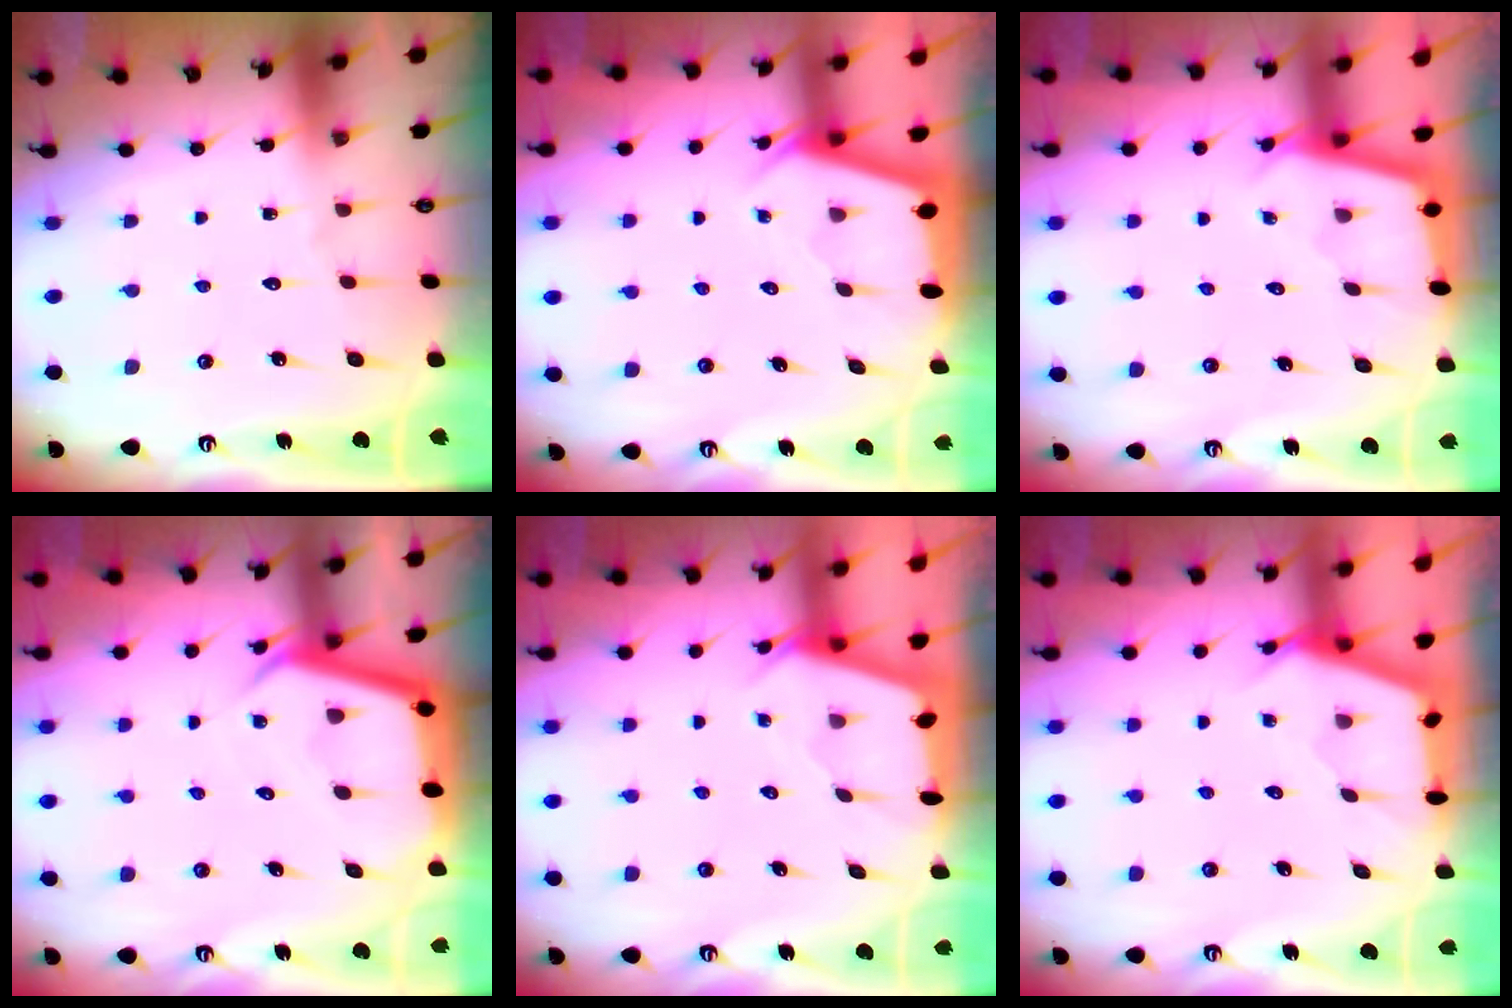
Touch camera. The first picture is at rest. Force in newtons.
{"total": 2.3, "press": 2.3, "slide": 0.2}
{"total": 2.1, "press": 2.1, "slide": 0.2}
{"total": 5.2, "press": 5.2, "slide": 0.4}
{"total": 2.4, "press": 2.4, "slide": 0.3}
{"total": 2.7, "press": 2.7, "slide": 0.4}